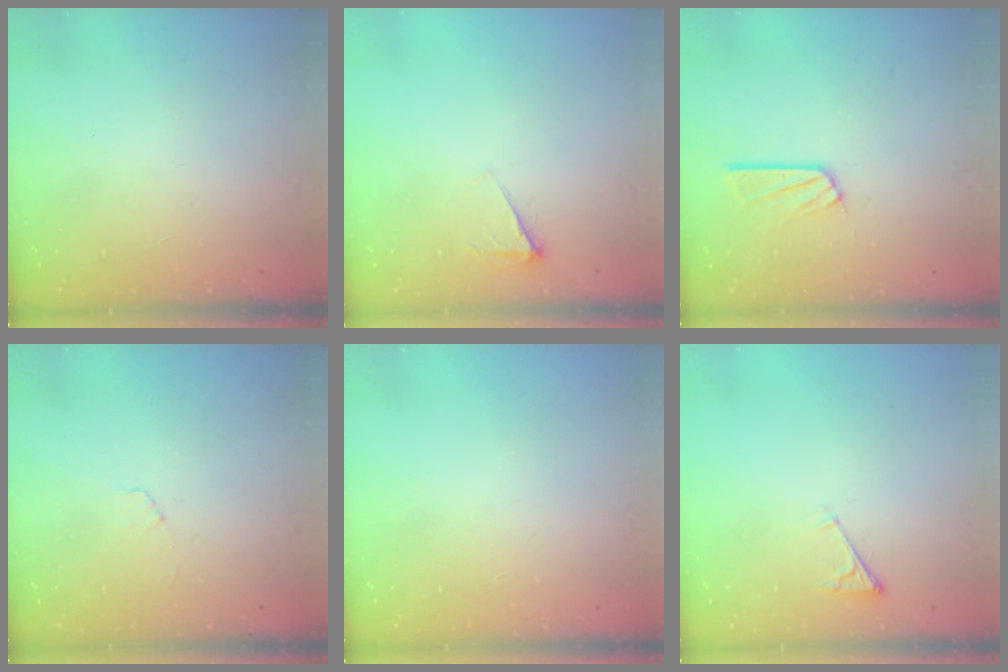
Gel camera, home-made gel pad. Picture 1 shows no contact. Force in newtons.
{"total": 4.9, "press": 4.8, "slide": 0.7}
{"total": 8.5, "press": 8.4, "slide": 0.7}
{"total": 3.8, "press": 3.8, "slide": 0.3}
{"total": 0.0}
{"total": 2.8, "press": 2.7, "slide": 0.4}